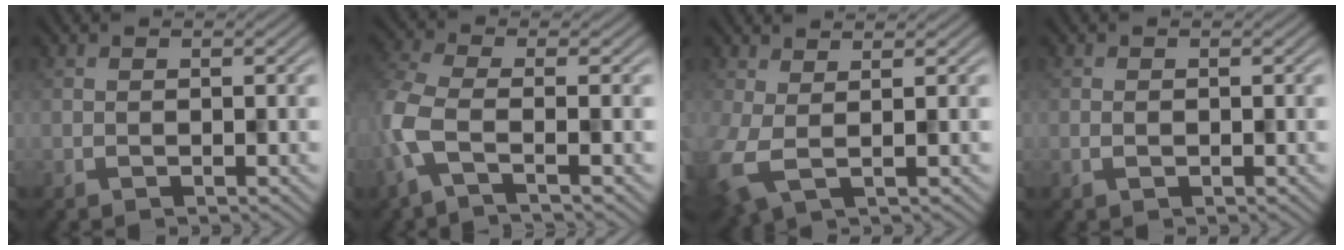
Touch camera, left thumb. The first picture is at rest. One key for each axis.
{"total": 4.9, "fx": -2.1, "fy": 1.3, "fz": 4.2, "tx": -0.103, "ty": -0.005, "tz": -0.060}
{"total": 4.4, "fx": 0.4, "fy": 1.6, "fz": 4.1, "tx": -0.096, "ty": -0.001, "tz": 0.003}
{"total": 0.8, "fx": -0.2, "fy": 0.6, "fz": 0.5, "tx": -0.008, "ty": -0.002, "tz": -0.003}